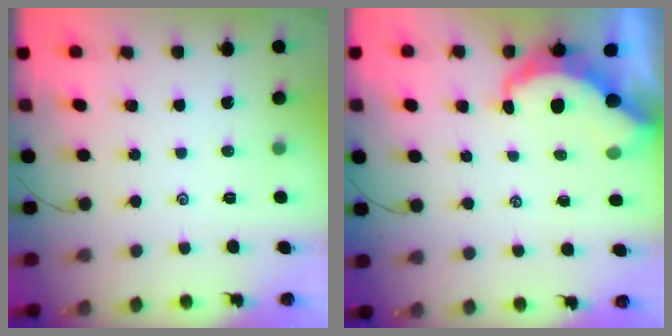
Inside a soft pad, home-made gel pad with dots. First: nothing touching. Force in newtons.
{"total": 7.5, "press": 7.5, "slide": 0.9}